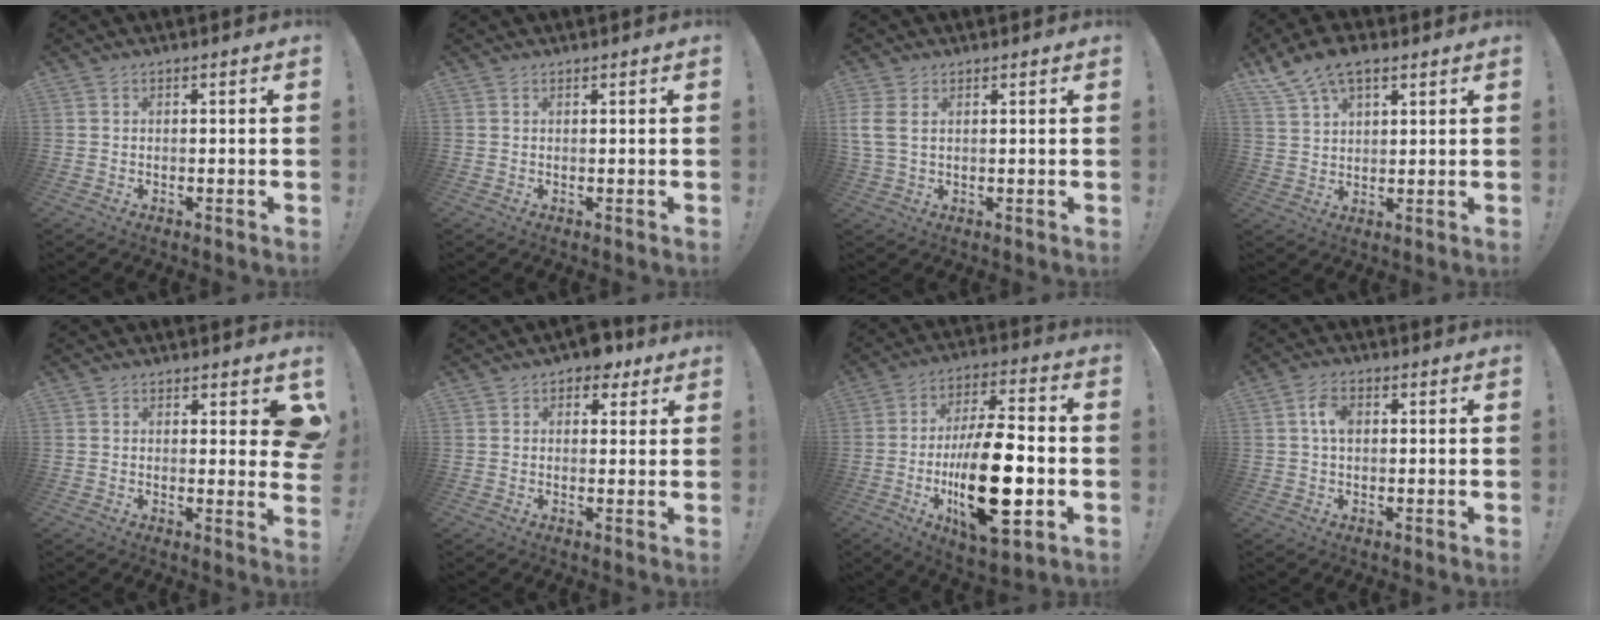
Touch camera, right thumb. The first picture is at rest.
{"total": 0.0}
{"total": 5.0, "force": [1.7, 3.2, 3.5], "torque": [-0.078, -0.003, 0.034]}
{"total": 9.1, "force": [6.2, 4.4, 5.1], "torque": [-0.096, -0.020, 0.120]}
{"total": 4.8, "force": [2.2, 2.0, 3.8], "torque": [-0.030, -0.017, 0.038]}
{"total": 4.8, "force": [3.3, 2.9, 2.1], "torque": [-0.021, -0.011, 0.057]}
{"total": 24.1, "force": [-5.0, 9.1, 21.8], "torque": [-0.390, 0.009, -0.076]}
{"total": 5.2, "force": [0.9, 3.2, 4.0], "torque": [-0.066, 0.007, 0.015]}